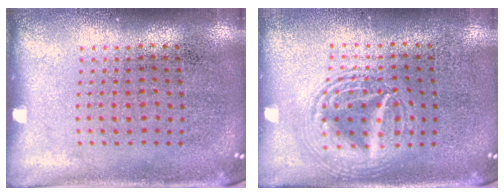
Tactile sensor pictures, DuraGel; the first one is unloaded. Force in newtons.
{"total": 2.8, "press": 2.8, "slide": 0.3}